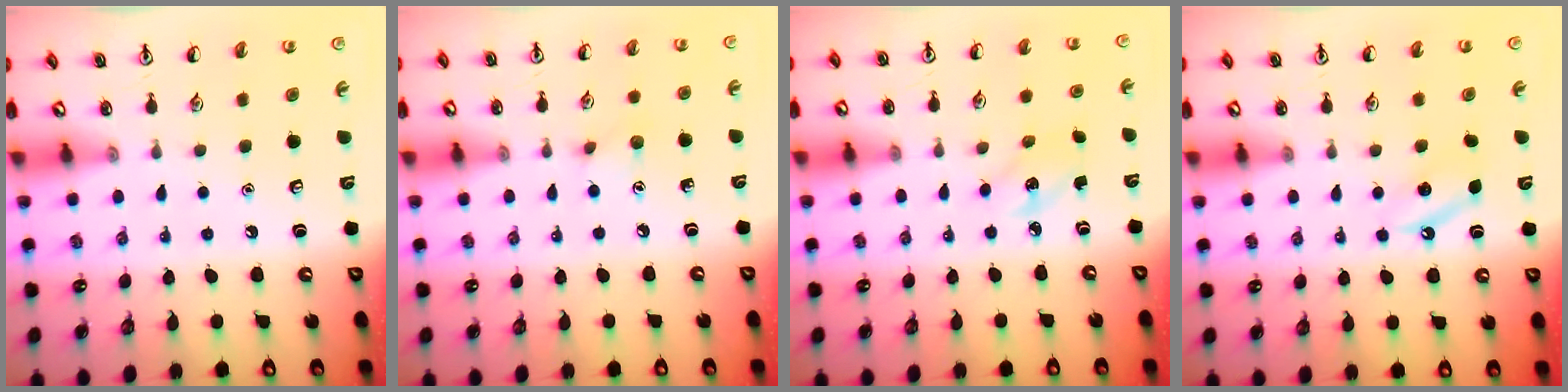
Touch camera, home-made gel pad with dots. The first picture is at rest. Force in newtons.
{"total": 5.5, "press": 5.4, "slide": 1.3}
{"total": 2.9, "press": 2.8, "slide": 0.9}
{"total": 4.6, "press": 4.5, "slide": 1.3}